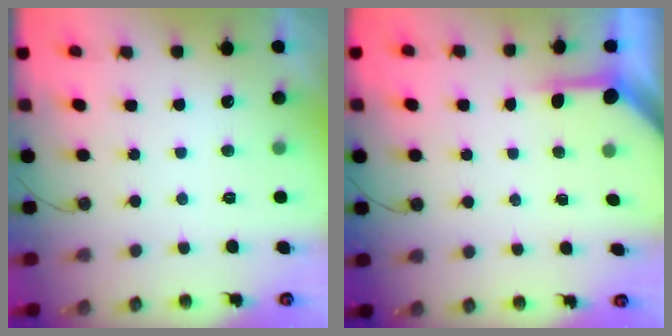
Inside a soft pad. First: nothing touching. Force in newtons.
{"total": 3.9, "press": 3.9, "slide": 0.5}